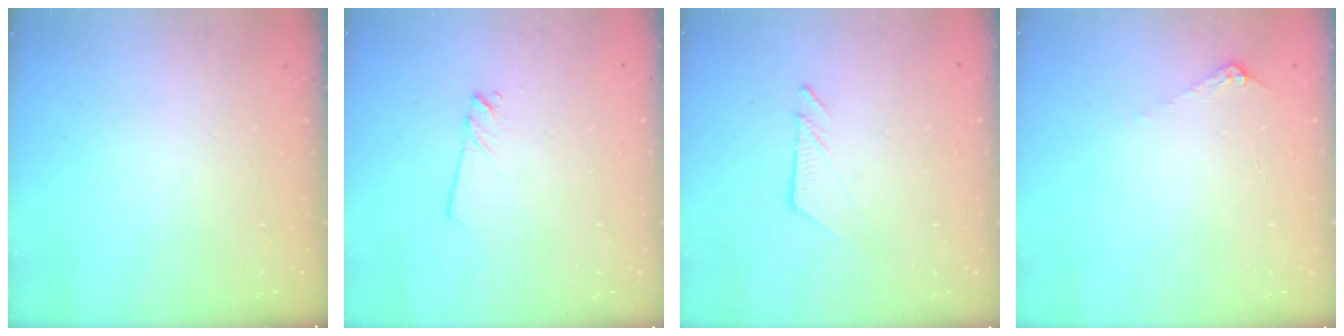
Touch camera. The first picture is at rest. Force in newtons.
{"total": 2.6, "press": 2.5, "slide": 0.2}
{"total": 6.1, "press": 6.1, "slide": 0.5}
{"total": 5.4, "press": 5.4, "slide": 0.6}